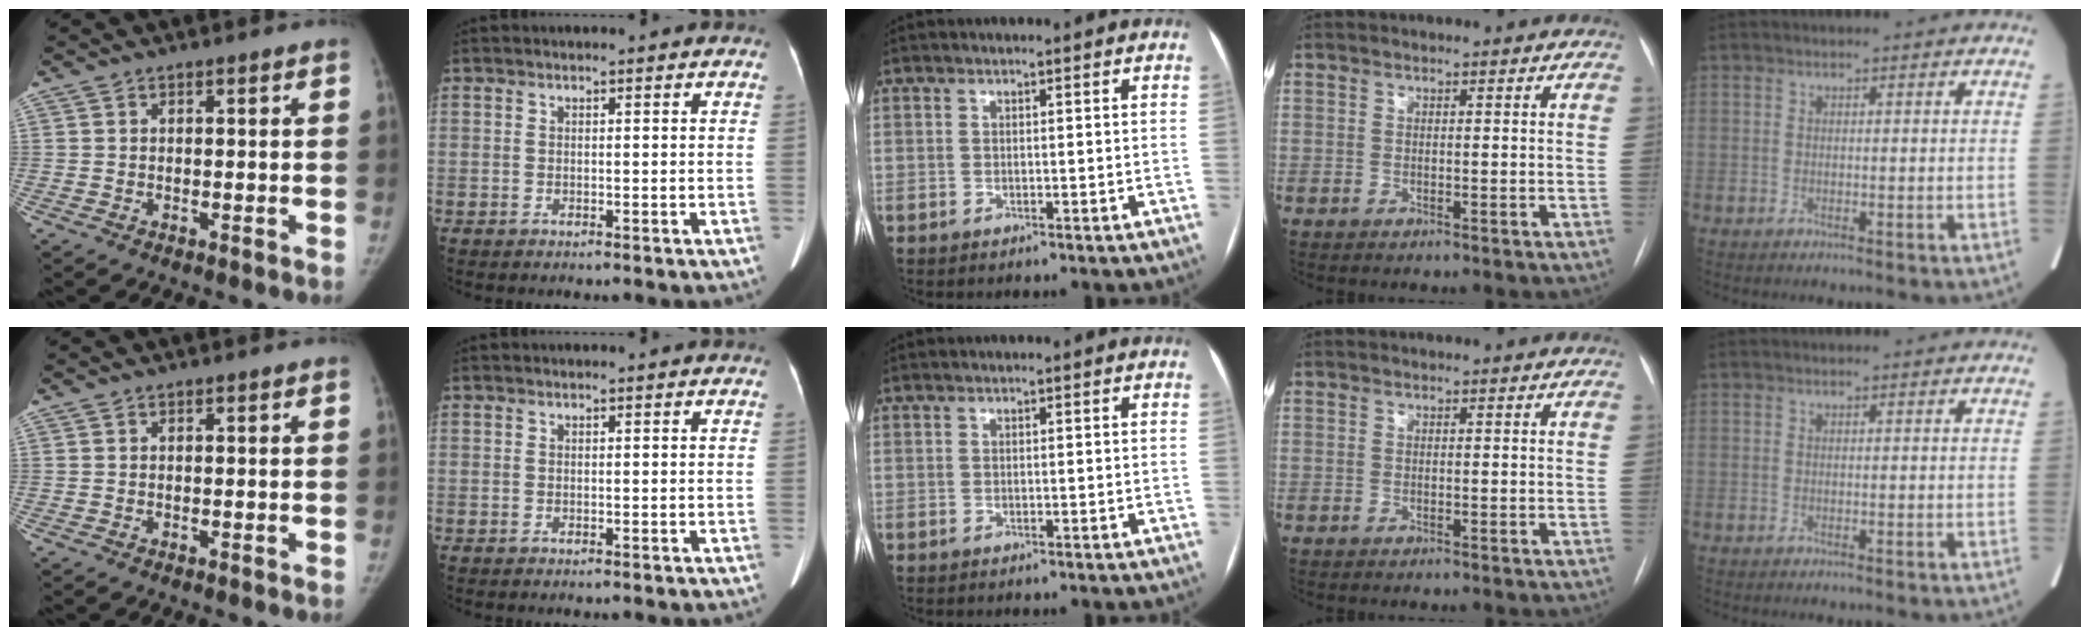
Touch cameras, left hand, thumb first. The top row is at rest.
{}